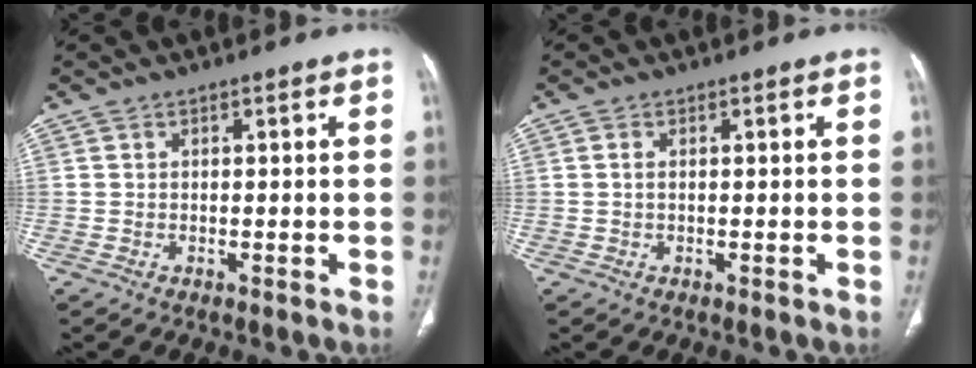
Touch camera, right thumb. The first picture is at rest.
{"total": 1.1, "force": [0.2, 0.5, 0.9], "torque": [-0.024, 0.005, 0.005]}